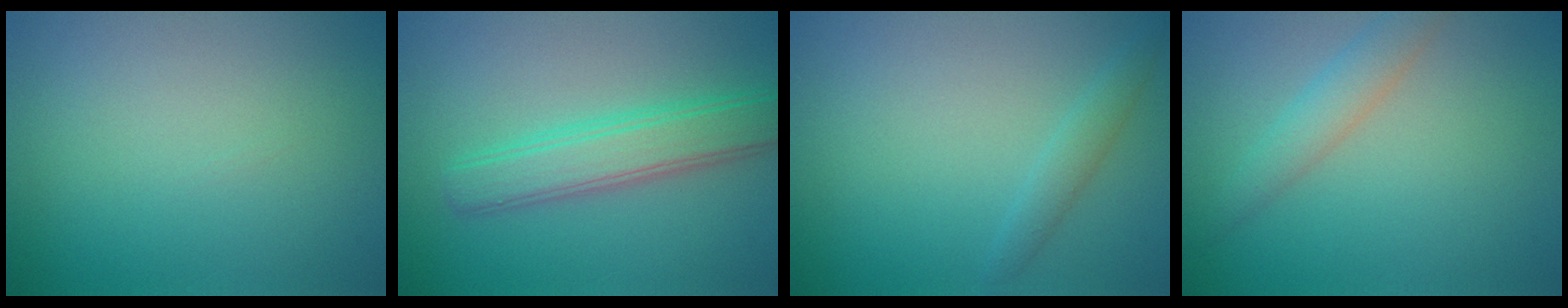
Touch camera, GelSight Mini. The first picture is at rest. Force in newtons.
{"total": 4.5, "press": 4.5, "slide": 0.1}
{"total": 1.5, "press": 1.5, "slide": 0.1}
{"total": 2.7, "press": 2.7, "slide": 0.1}